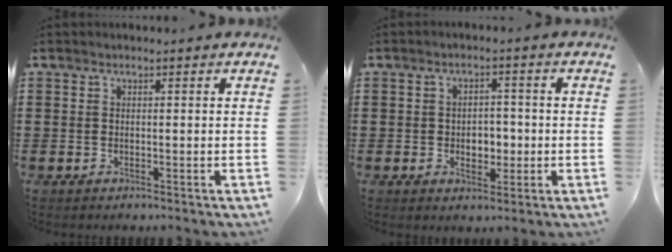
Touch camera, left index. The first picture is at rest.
{"total": 3.6, "force": [-0.7, 2.5, 2.4], "torque": [-0.046, 0.004, -0.019]}